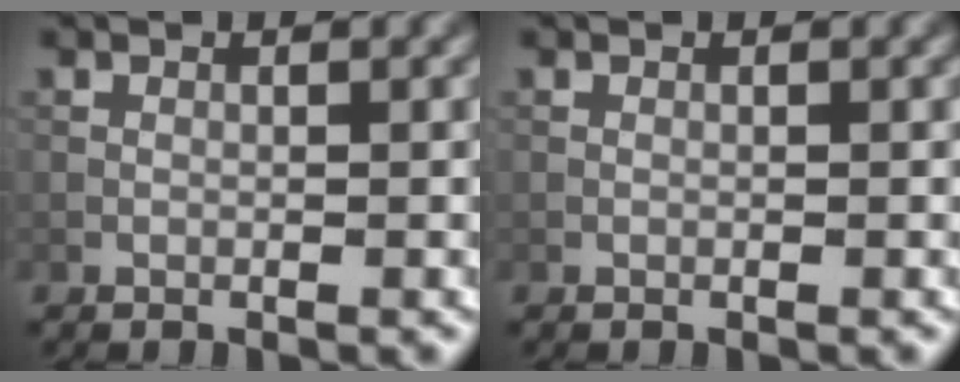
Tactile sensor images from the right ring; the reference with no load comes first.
{"total": 0.0}